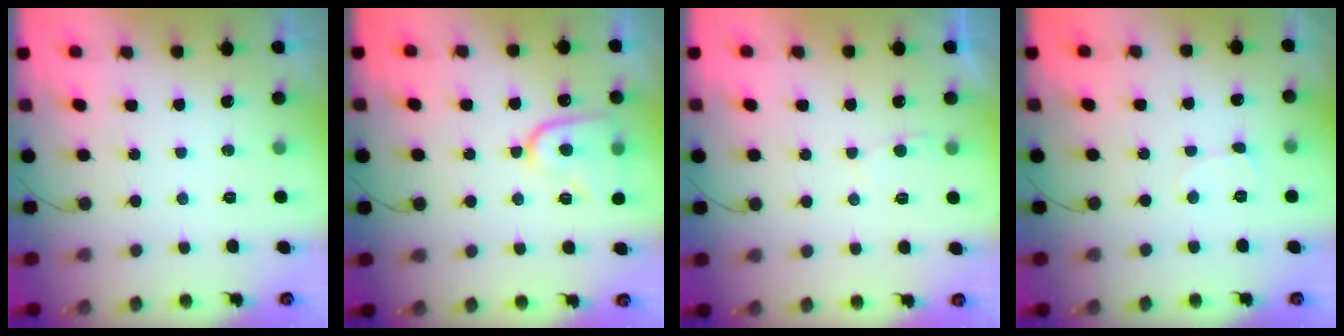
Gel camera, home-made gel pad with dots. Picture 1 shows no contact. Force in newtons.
{"total": 11.3, "press": 11.2, "slide": 1.1}
{"total": 1.8, "press": 1.8, "slide": 0.3}
{"total": 3.6, "press": 3.6, "slide": 0.4}